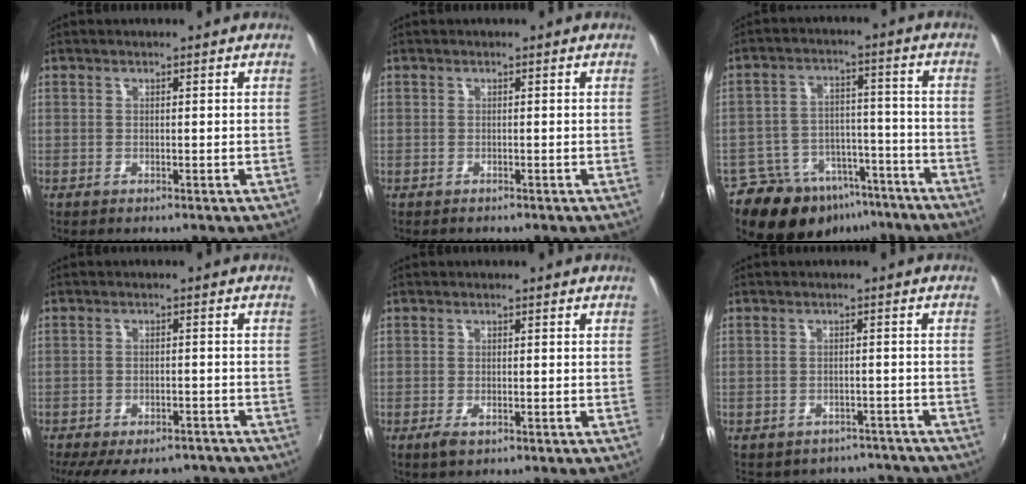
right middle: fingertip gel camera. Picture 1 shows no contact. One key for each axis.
{"total": 0.7, "fx": -0.5, "fy": 0.5, "fz": -0.1, "tx": 0.001, "ty": 0.000, "tz": -0.009}
{"total": 15.0, "fx": -10.1, "fy": 9.2, "fz": 6.3, "tx": -0.134, "ty": 0.019, "tz": -0.135}
{"total": 15.7, "fx": -12.6, "fy": 6.1, "fz": 7.2, "tx": -0.153, "ty": -0.025, "tz": -0.170}
{"total": 2.2, "fx": -1.3, "fy": 0.9, "fz": 1.5, "tx": -0.031, "ty": -0.006, "tz": -0.022}
{"total": 9.7, "fx": -8.3, "fy": 4.6, "fz": 2.0, "tx": -0.050, "ty": 0.007, "tz": -0.098}